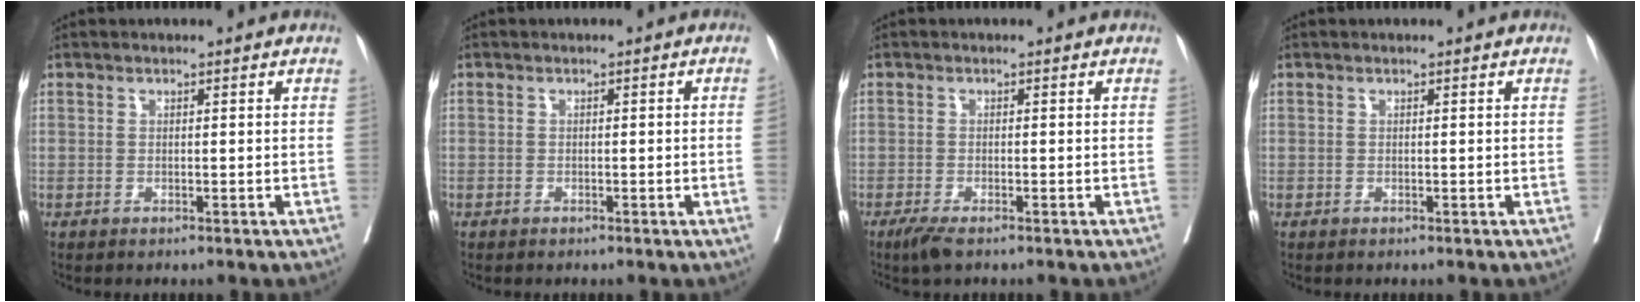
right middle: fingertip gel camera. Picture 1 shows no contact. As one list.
[{"total": 1.0, "force": [-0.2, 0.0, 1.0], "torque": [-0.015, 0.005, -0.001]}, {"total": 2.7, "force": [-1.9, 0.5, 1.8], "torque": [-0.035, -0.007, -0.035]}, {"total": 0.0}]